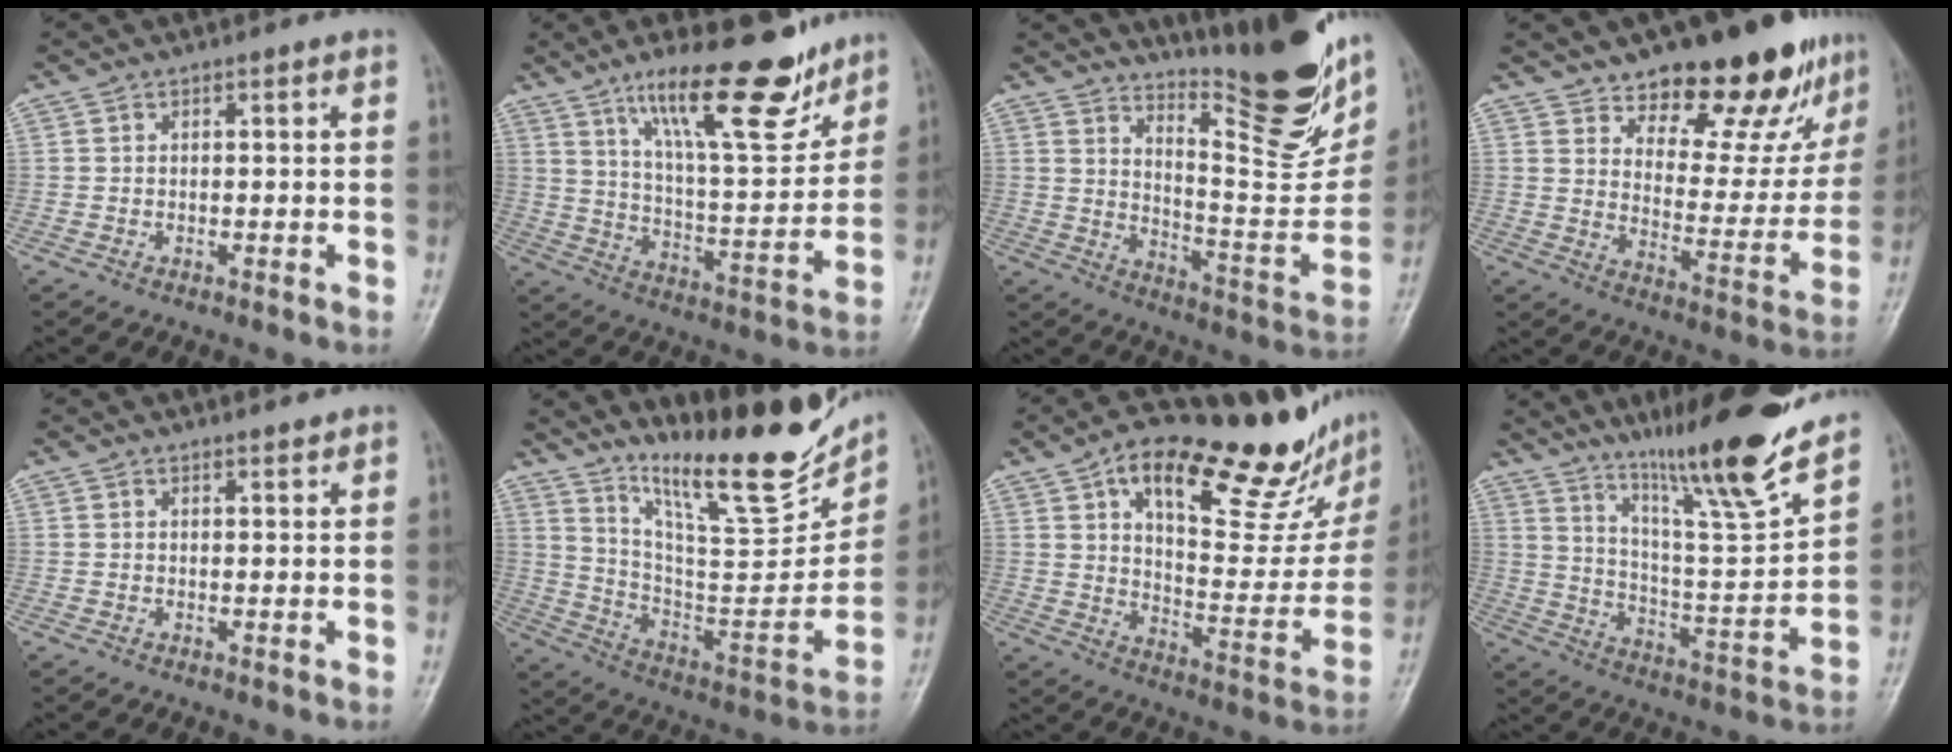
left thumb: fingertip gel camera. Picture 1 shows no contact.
{"total": 18.7, "force": [12.6, 5.0, 12.9], "torque": [-0.170, -0.074, 0.211]}
{"total": 20.0, "force": [15.1, 3.5, 12.7], "torque": [-0.150, -0.123, 0.232]}
{"total": 21.1, "force": [15.0, 8.9, 11.8], "torque": [-0.110, -0.090, 0.213]}
{"total": 0.9, "force": [0.8, 0.1, 0.2], "torque": [-0.003, -0.008, 0.012]}
{"total": 21.9, "force": [16.9, 4.7, 13.2], "torque": [-0.164, -0.106, 0.281]}
{"total": 28.4, "force": [17.0, 10.4, 20.2], "torque": [-0.242, -0.043, 0.259]}
{"total": 19.9, "force": [15.4, 1.4, 12.6], "torque": [-0.171, -0.091, 0.254]}